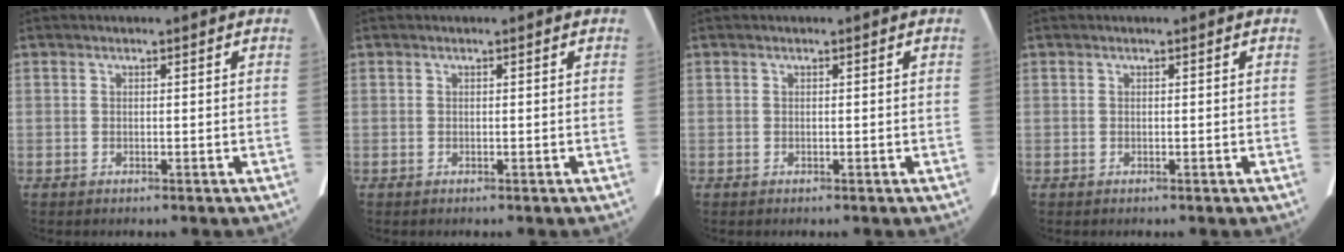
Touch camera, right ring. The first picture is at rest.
{"total": 0.0}
{"total": 0.0}
{"total": 0.0}